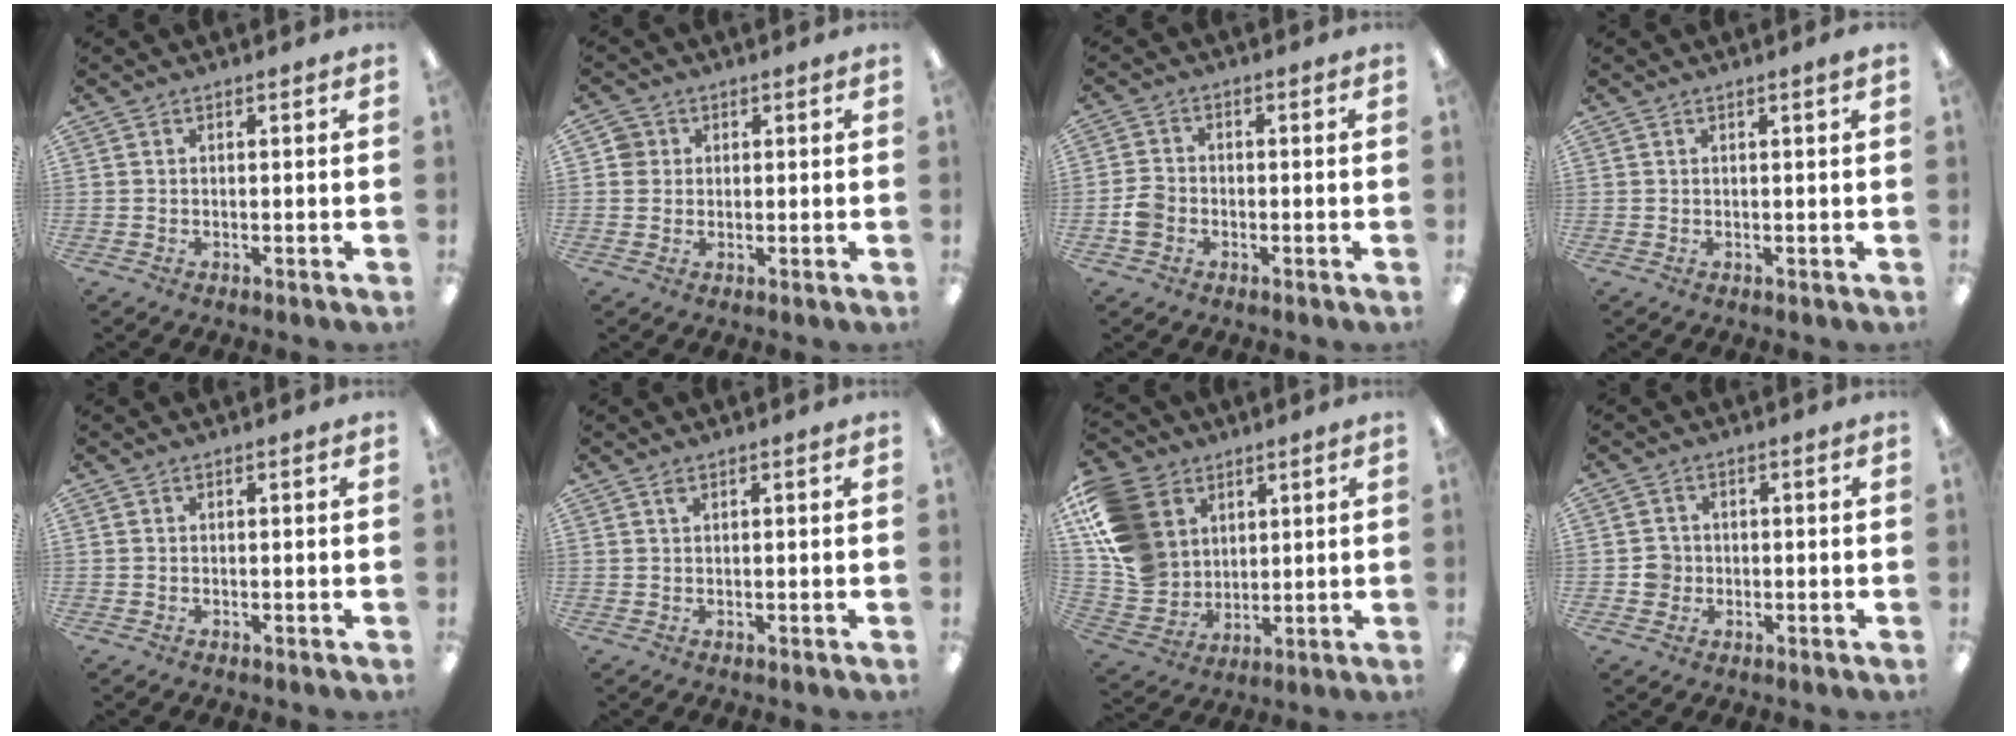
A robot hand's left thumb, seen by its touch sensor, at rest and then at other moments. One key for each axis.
{"total": 3.4, "fx": 1.0, "fy": 3.2, "fz": 0.3, "tx": 0.001, "ty": 0.003, "tz": 0.014}
{"total": 4.1, "fx": -1.5, "fy": 3.3, "fz": 1.9, "tx": -0.030, "ty": 0.011, "tz": -0.026}
{"total": 0.9, "fx": 0.4, "fy": -0.1, "fz": 0.8, "tx": -0.014, "ty": -0.001, "tz": 0.007}
{"total": 0.0}
{"total": 0.9, "fx": 0.7, "fy": 0.4, "fz": 0.6, "tx": -0.014, "ty": 0.001, "tz": 0.012}
{"total": 15.4, "fx": 6.2, "fy": 12.4, "fz": 6.9, "tx": -0.169, "ty": -0.020, "tz": 0.123}
{"total": 3.6, "fx": -0.5, "fy": 3.5, "fz": 0.7, "tx": -0.007, "ty": 0.003, "tz": -0.011}